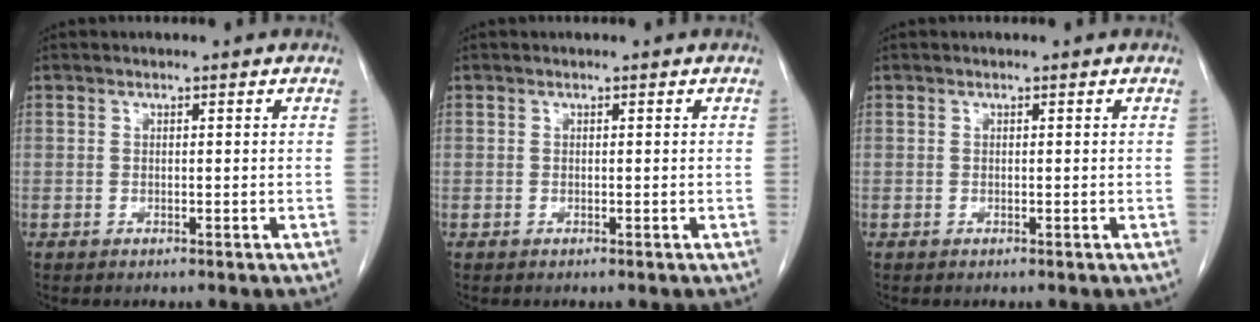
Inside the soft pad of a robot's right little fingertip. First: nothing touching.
{"total": 0.0}
{"total": 0.0}